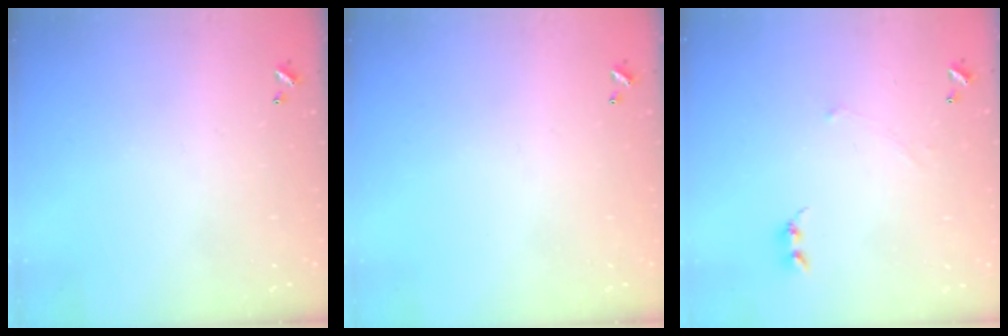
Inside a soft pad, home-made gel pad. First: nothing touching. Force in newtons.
{"total": 0.0}
{"total": 0.6, "press": 0.3, "slide": 0.5}